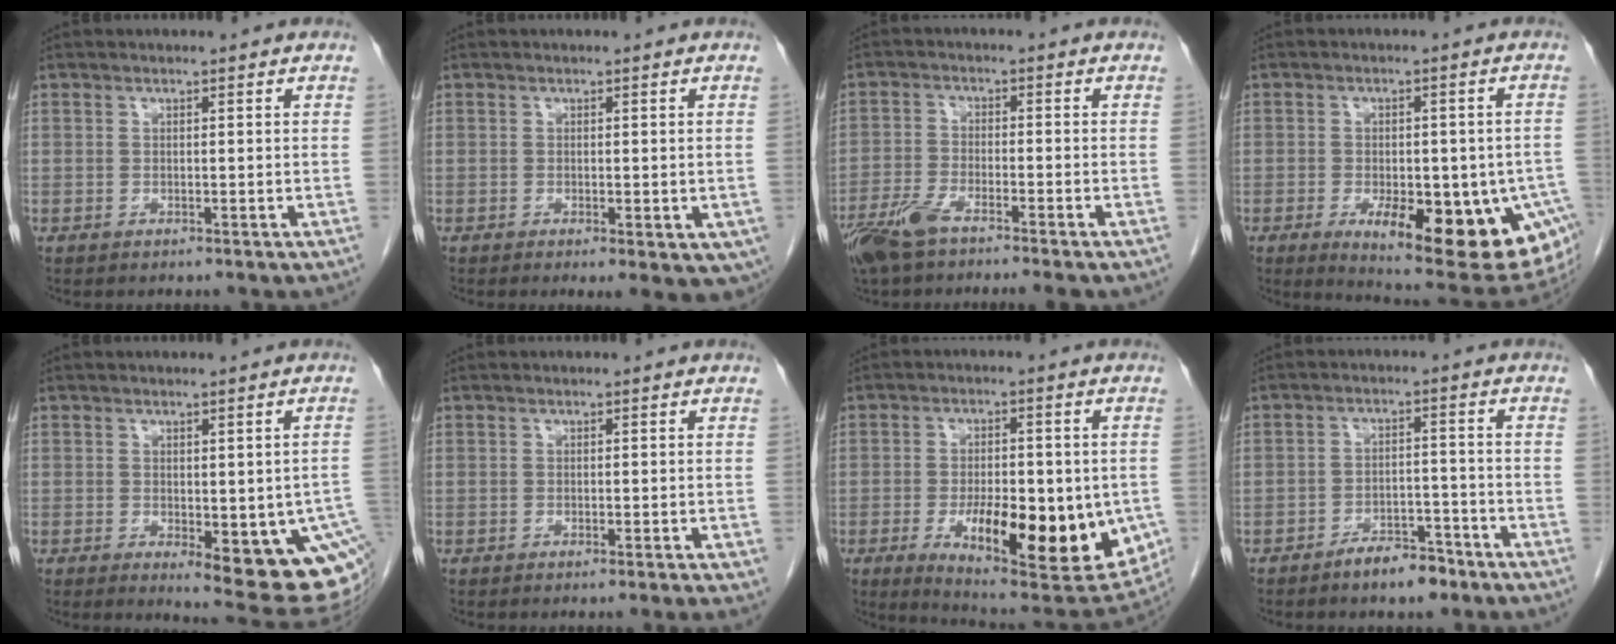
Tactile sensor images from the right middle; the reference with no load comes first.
{"total": 8.0, "force": [-3.7, 3.4, 6.2], "torque": [-0.070, -0.015, -0.049]}
{"total": 7.8, "force": [-6.1, 0.9, 4.9], "torque": [-0.094, -0.016, -0.111]}
{"total": 20.3, "force": [-8.2, 7.0, 17.2], "torque": [-0.155, -0.009, -0.092]}
{"total": 13.9, "force": [-4.6, 4.7, 12.2], "torque": [-0.104, -0.003, -0.043]}
{"total": 2.3, "force": [-1.1, 0.3, 2.0], "torque": [-0.021, -0.006, -0.014]}
{"total": 20.8, "force": [-5.7, 6.9, 18.7], "torque": [-0.224, -0.025, -0.061]}
{"total": 5.2, "force": [-4.1, 2.0, 2.5], "torque": [-0.038, 0.007, -0.064]}